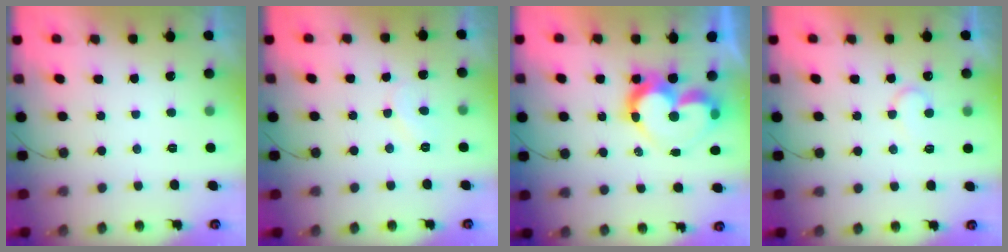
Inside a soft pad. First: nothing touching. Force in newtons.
{"total": 4.8, "press": 4.8, "slide": 0.5}
{"total": 11.7, "press": 11.7, "slide": 0.9}
{"total": 6.3, "press": 6.3, "slide": 0.5}